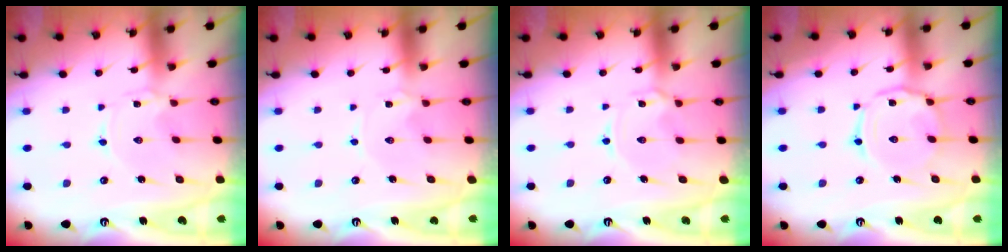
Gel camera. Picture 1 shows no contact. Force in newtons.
{"total": 0.0}
{"total": 2.8, "press": 2.7, "slide": 0.5}
{"total": 8.0, "press": 8.0, "slide": 0.6}